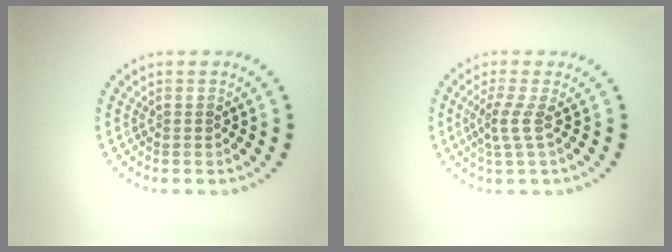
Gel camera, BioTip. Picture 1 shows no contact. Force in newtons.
{"total": 2.1, "press": 1.4, "slide": 1.5}